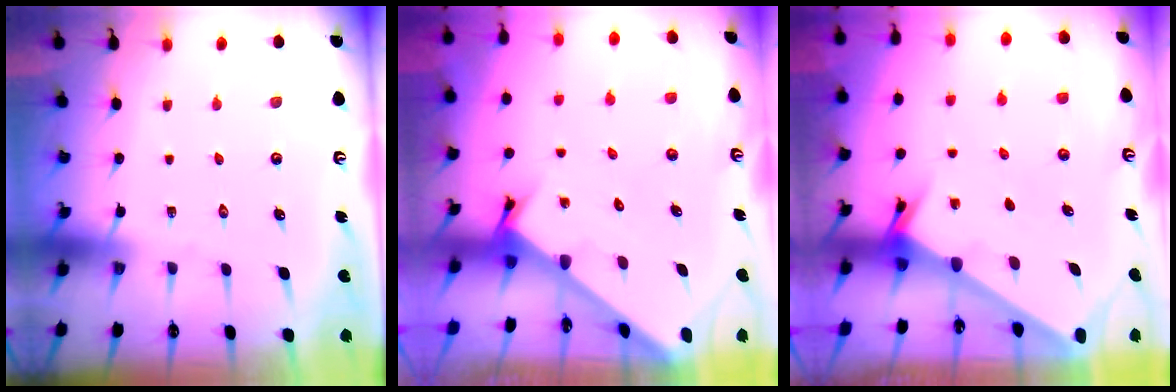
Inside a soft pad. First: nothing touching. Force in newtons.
{"total": 2.2, "press": 2.2, "slide": 0.2}
{"total": 2.5, "press": 2.5, "slide": 0.2}